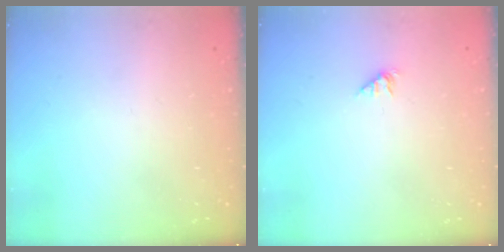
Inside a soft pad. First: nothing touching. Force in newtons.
{"total": 1.0, "press": 1.0, "slide": 0.2}